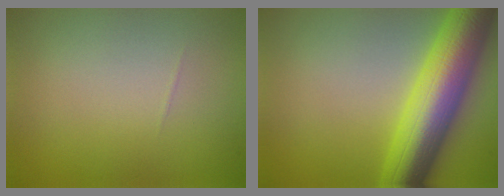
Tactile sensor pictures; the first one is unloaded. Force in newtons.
{"total": 10.2, "press": 10.2, "slide": 0.0}